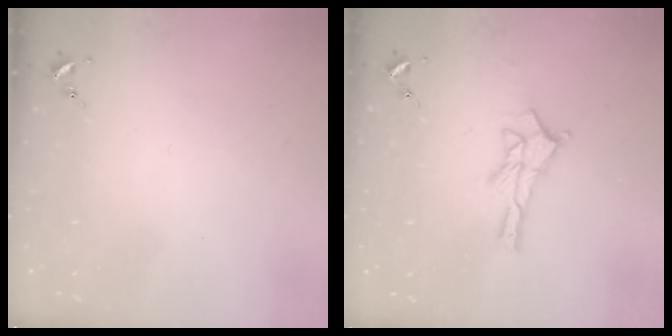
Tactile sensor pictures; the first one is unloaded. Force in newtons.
{"total": 10.1, "press": 10.1, "slide": 0.4}